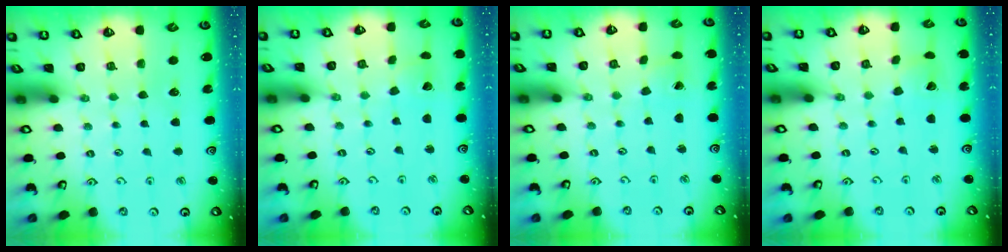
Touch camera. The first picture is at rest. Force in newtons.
{"total": 2.5, "press": 2.5, "slide": 0.1}
{"total": 0.0}
{"total": 3.0, "press": 3.0, "slide": 0.4}